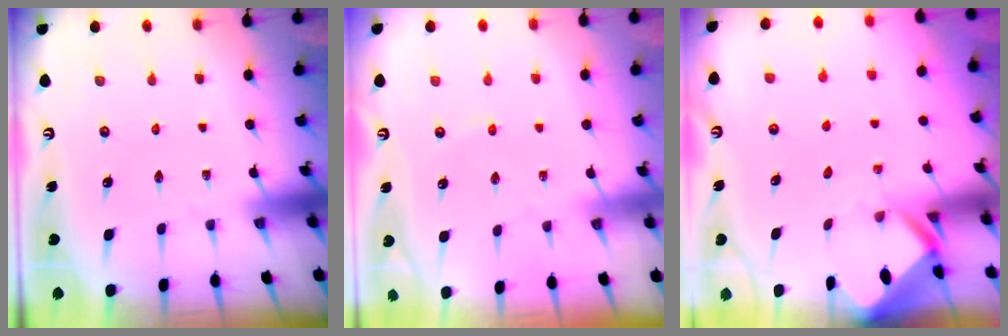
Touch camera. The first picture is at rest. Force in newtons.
{"total": 1.3, "press": 1.3, "slide": 0.2}
{"total": 2.6, "press": 2.6, "slide": 0.2}